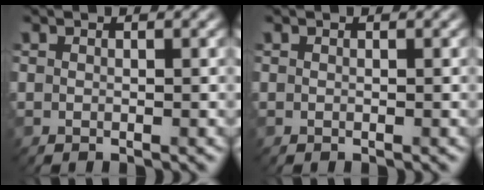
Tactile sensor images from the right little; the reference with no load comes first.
{"total": 0.0}